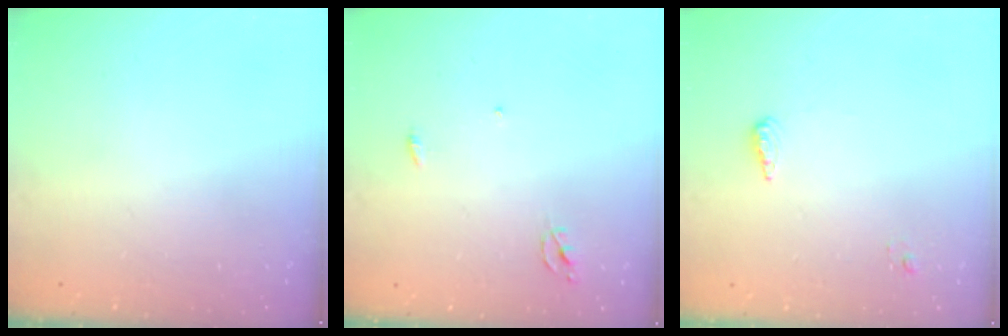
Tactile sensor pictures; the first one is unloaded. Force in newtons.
{"total": 2.3, "press": 2.3, "slide": 0.1}
{"total": 5.6, "press": 5.4, "slide": 1.2}